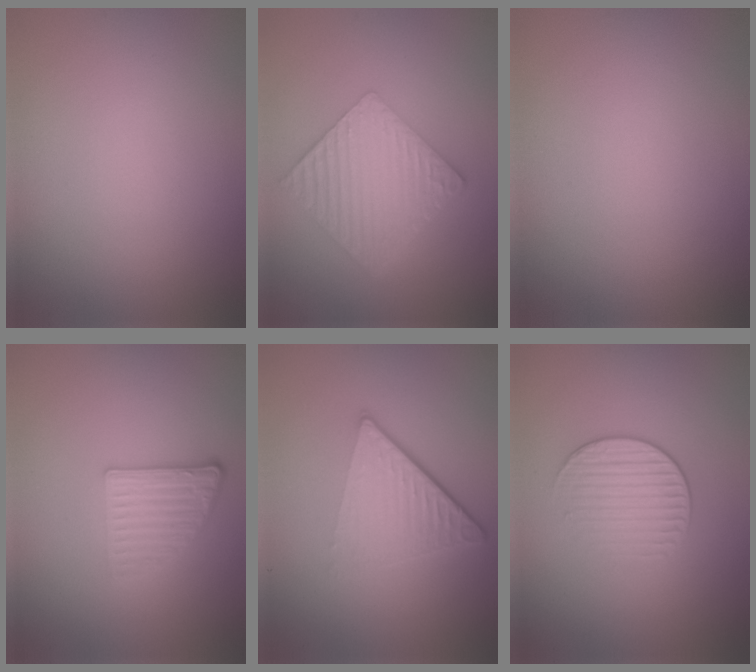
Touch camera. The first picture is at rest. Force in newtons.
{"total": 6.4, "press": 4.4, "slide": 4.7}
{"total": 0.0}
{"total": 2.6, "press": 2.4, "slide": 1.2}
{"total": 4.9, "press": 3.0, "slide": 3.9}
{"total": 2.0, "press": 1.4, "slide": 1.4}